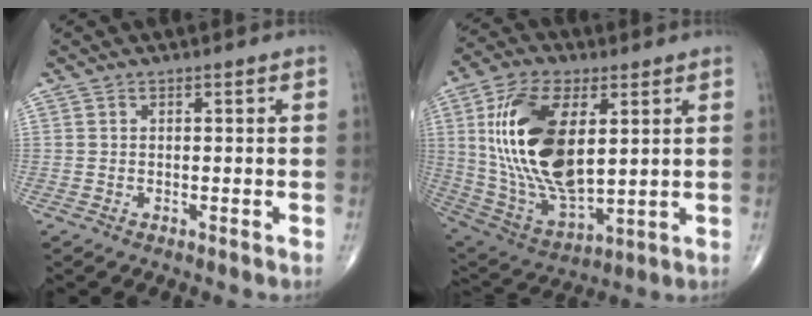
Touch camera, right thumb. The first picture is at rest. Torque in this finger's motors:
{"motor_torque": [-0.16, 3.38, 2.15, 0.62, 0.79]}